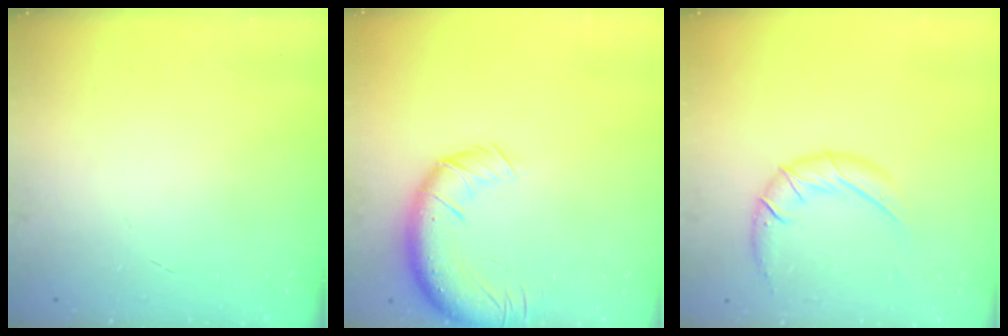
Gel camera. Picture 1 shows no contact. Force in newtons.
{"total": 13.9, "press": 13.5, "slide": 3.3}
{"total": 12.6, "press": 12.5, "slide": 1.5}